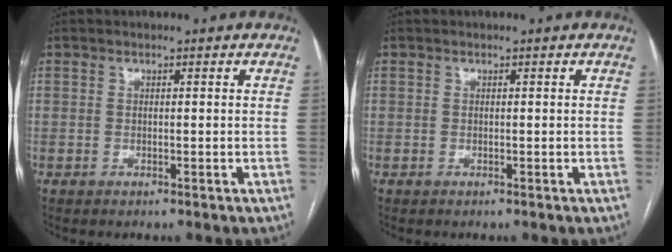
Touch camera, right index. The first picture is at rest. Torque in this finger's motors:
{"motor_torque": [0.00, 0.00, 0.00, 0.00]}